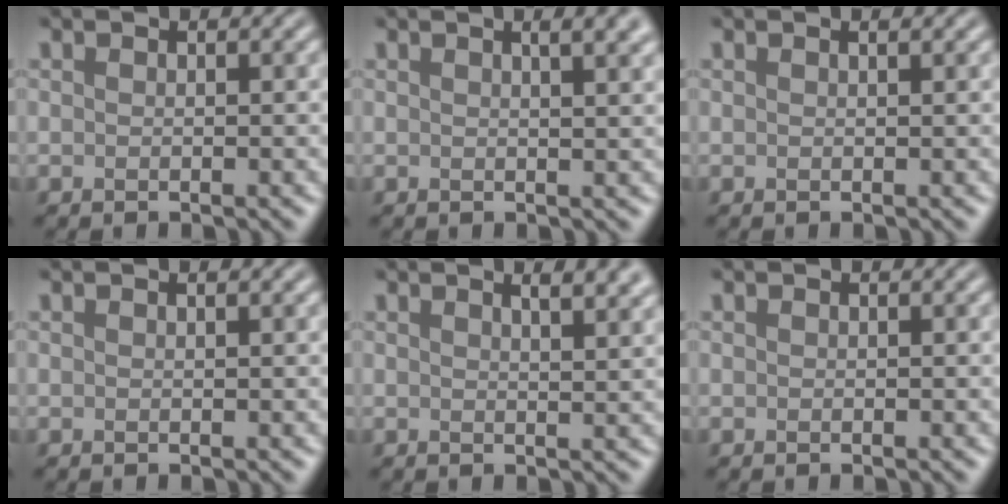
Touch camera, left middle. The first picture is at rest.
{"total": 5.7, "force": [3.0, 2.6, 4.1], "torque": [-0.017, 0.038, 0.006]}
{"total": 1.0, "force": [0.6, 0.4, 0.7], "torque": [-0.007, -0.003, -0.001]}
{"total": 0.7, "force": [0.5, 0.3, 0.5], "torque": [-0.004, -0.001, 0.000]}
{"total": 5.5, "force": [3.4, 2.3, 3.7], "torque": [-0.012, 0.033, 0.013]}
{"total": 0.0}